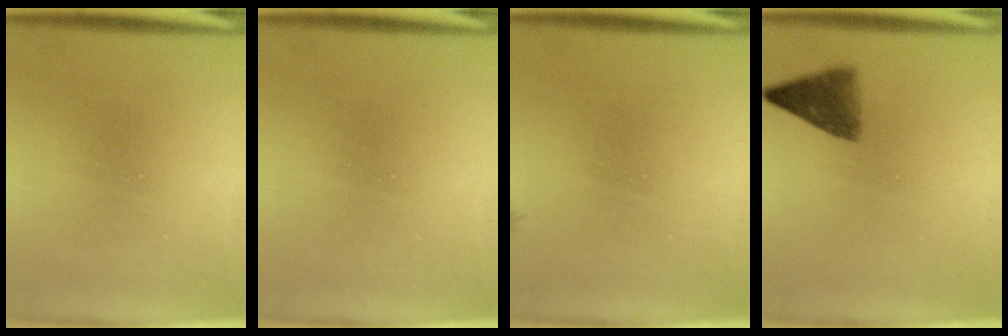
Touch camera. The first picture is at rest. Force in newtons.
{"total": 0.0}
{"total": 0.6}
{"total": 4.7}